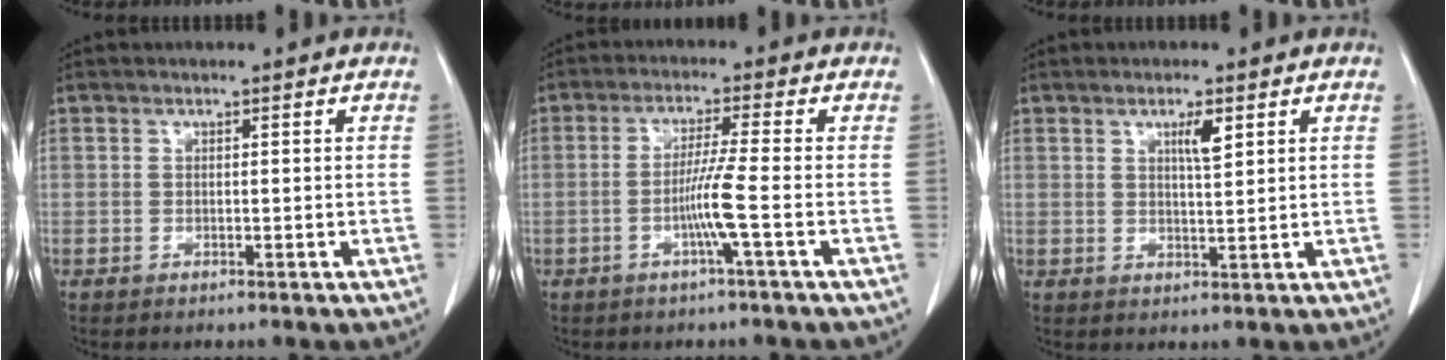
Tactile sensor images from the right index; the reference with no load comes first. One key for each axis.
{"total": 5.2, "fx": -1.6, "fy": -1.3, "fz": 4.8, "tx": -0.095, "ty": -0.004, "tz": -0.033}
{"total": 3.1, "fx": 1.5, "fy": 0.4, "fz": 2.7, "tx": -0.046, "ty": -0.002, "tz": 0.026}